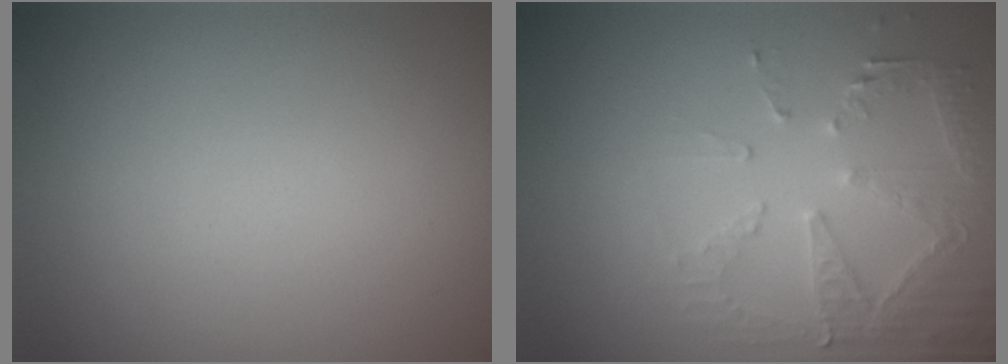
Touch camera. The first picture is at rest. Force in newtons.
{"total": 5.3, "press": 3.7, "slide": 3.8}